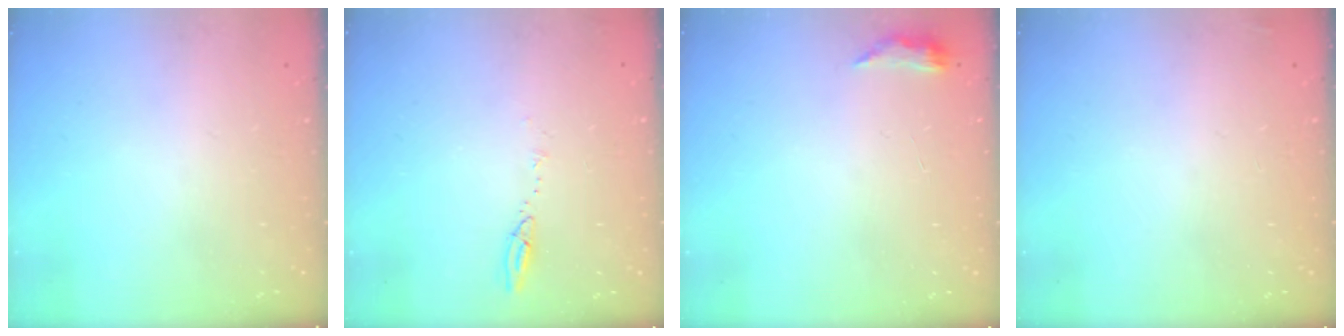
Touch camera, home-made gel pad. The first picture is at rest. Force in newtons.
{"total": 5.3, "press": 5.2, "slide": 0.5}
{"total": 4.6, "press": 4.5, "slide": 0.8}
{"total": 2.5, "press": 2.4, "slide": 0.8}